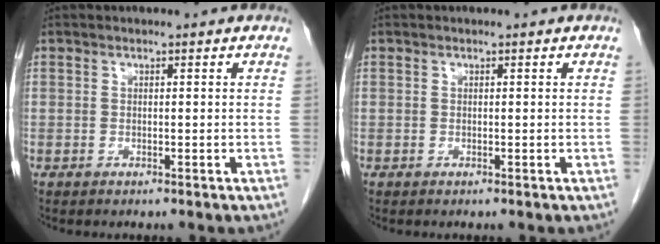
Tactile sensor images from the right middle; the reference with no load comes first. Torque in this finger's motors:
{"motor_torque": [0.01, -0.17, -0.02, -0.01]}